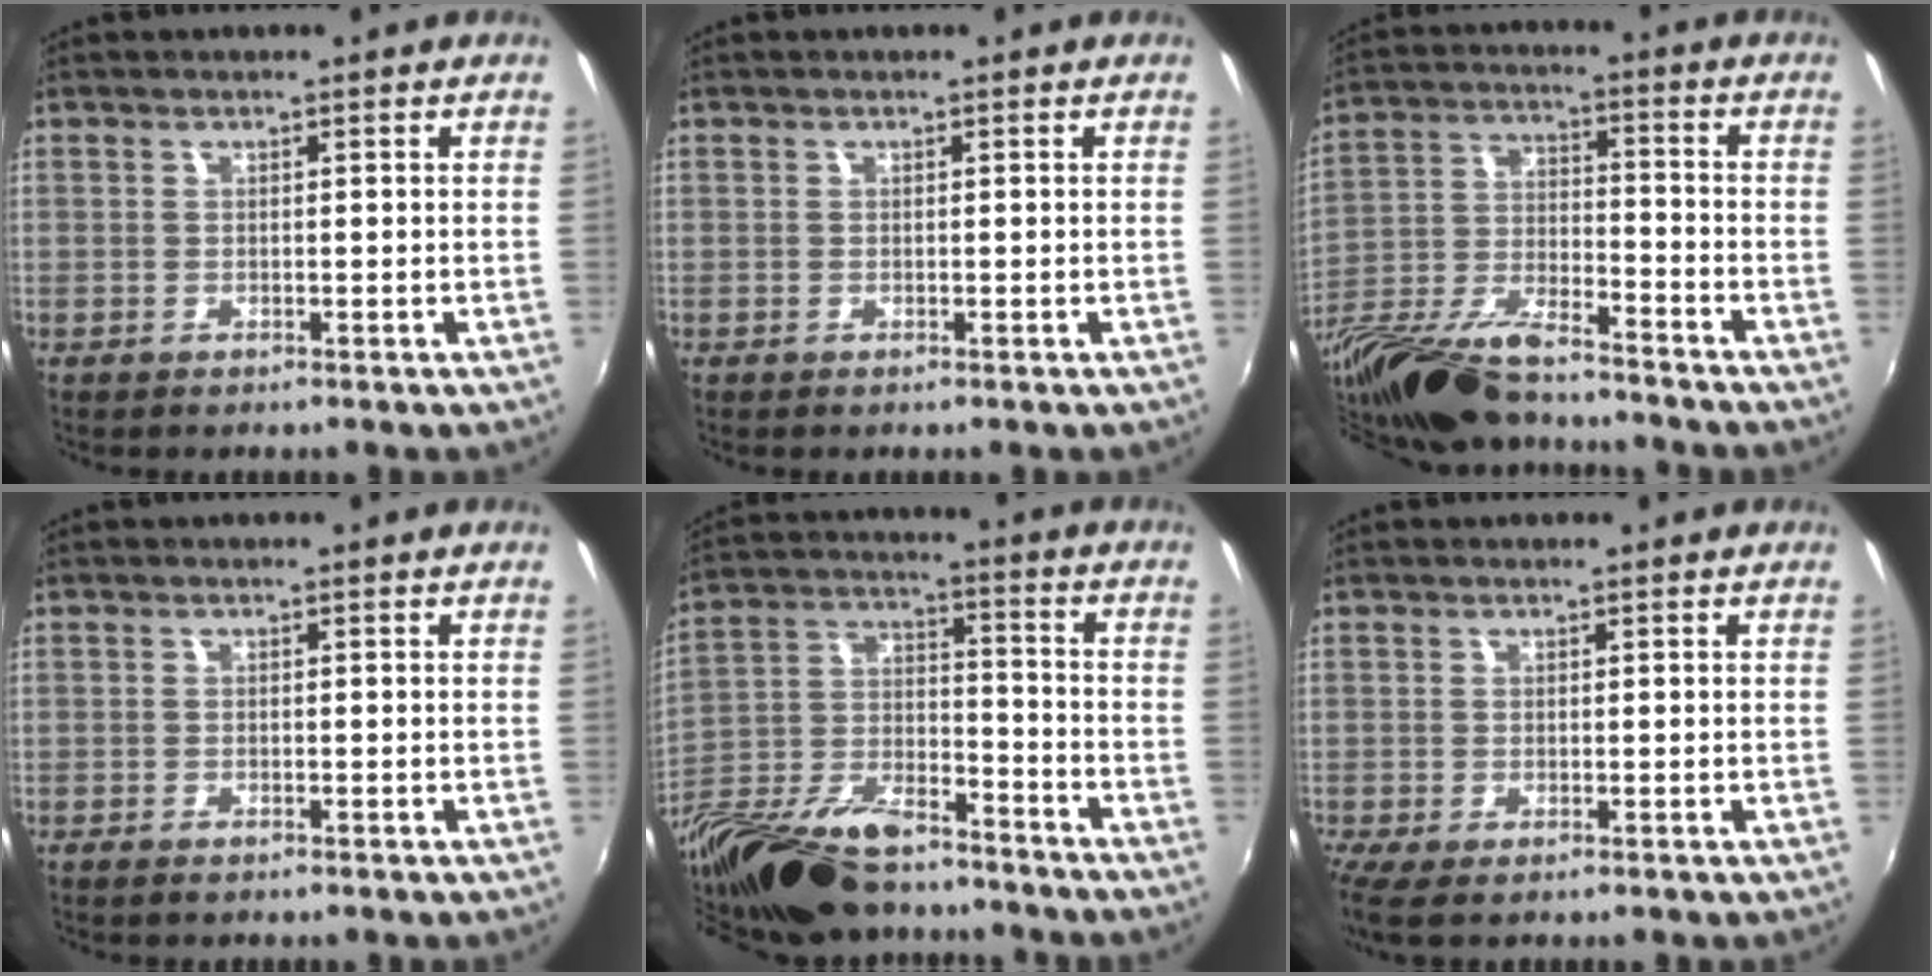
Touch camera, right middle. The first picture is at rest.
{"total": 0.0}
{"total": 19.4, "force": [-15.4, 4.6, 10.9], "torque": [-0.230, -0.046, -0.283]}
{"total": 1.2, "force": [-1.0, 0.3, 0.6], "torque": [-0.014, -0.005, -0.021]}
{"total": 23.5, "force": [-16.9, 9.6, 13.3], "torque": [-0.281, -0.027, -0.290]}
{"total": 2.3, "force": [-0.9, 0.0, 2.1], "torque": [-0.043, -0.008, -0.016]}